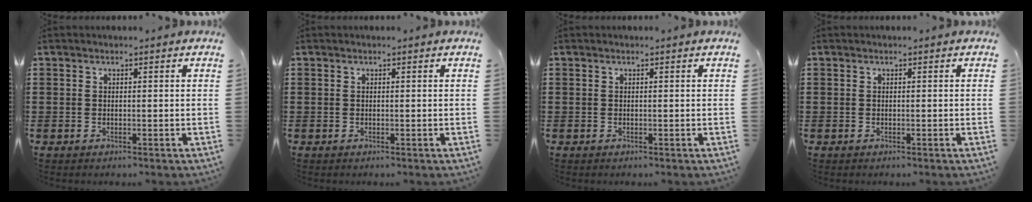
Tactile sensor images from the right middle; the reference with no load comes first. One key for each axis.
{"total": 0.0}
{"total": 0.0}
{"total": 0.0}